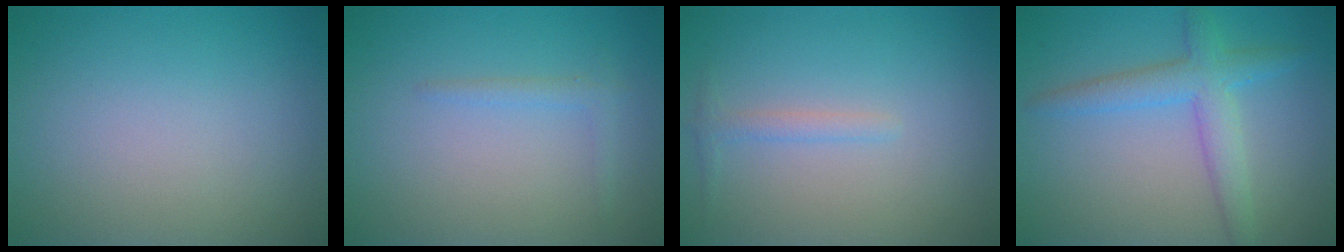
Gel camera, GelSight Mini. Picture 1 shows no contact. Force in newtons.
{"total": 1.1, "press": 1.1, "slide": 0.1}
{"total": 1.1, "press": 1.1, "slide": 0.0}
{"total": 3.8, "press": 3.8, "slide": 0.2}